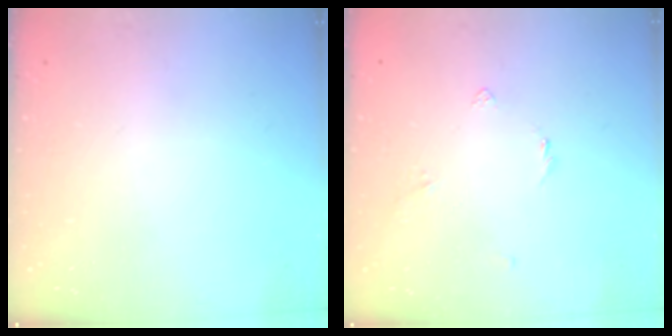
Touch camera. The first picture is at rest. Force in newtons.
{"total": 2.8, "press": 2.7, "slide": 0.6}